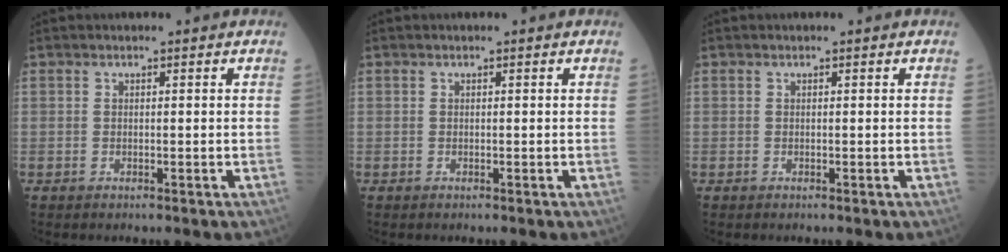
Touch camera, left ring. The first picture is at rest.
{"total": 0.0}
{"total": 0.0}